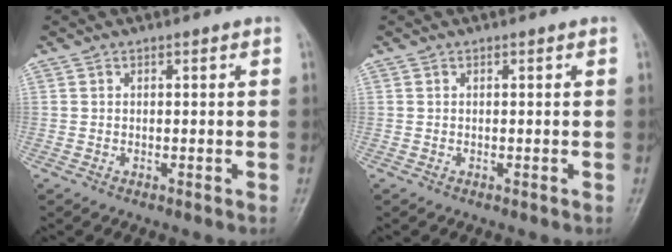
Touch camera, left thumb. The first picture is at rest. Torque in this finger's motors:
{"motor_torque": [0.00, 0.00, 0.00, 0.00, 0.00]}